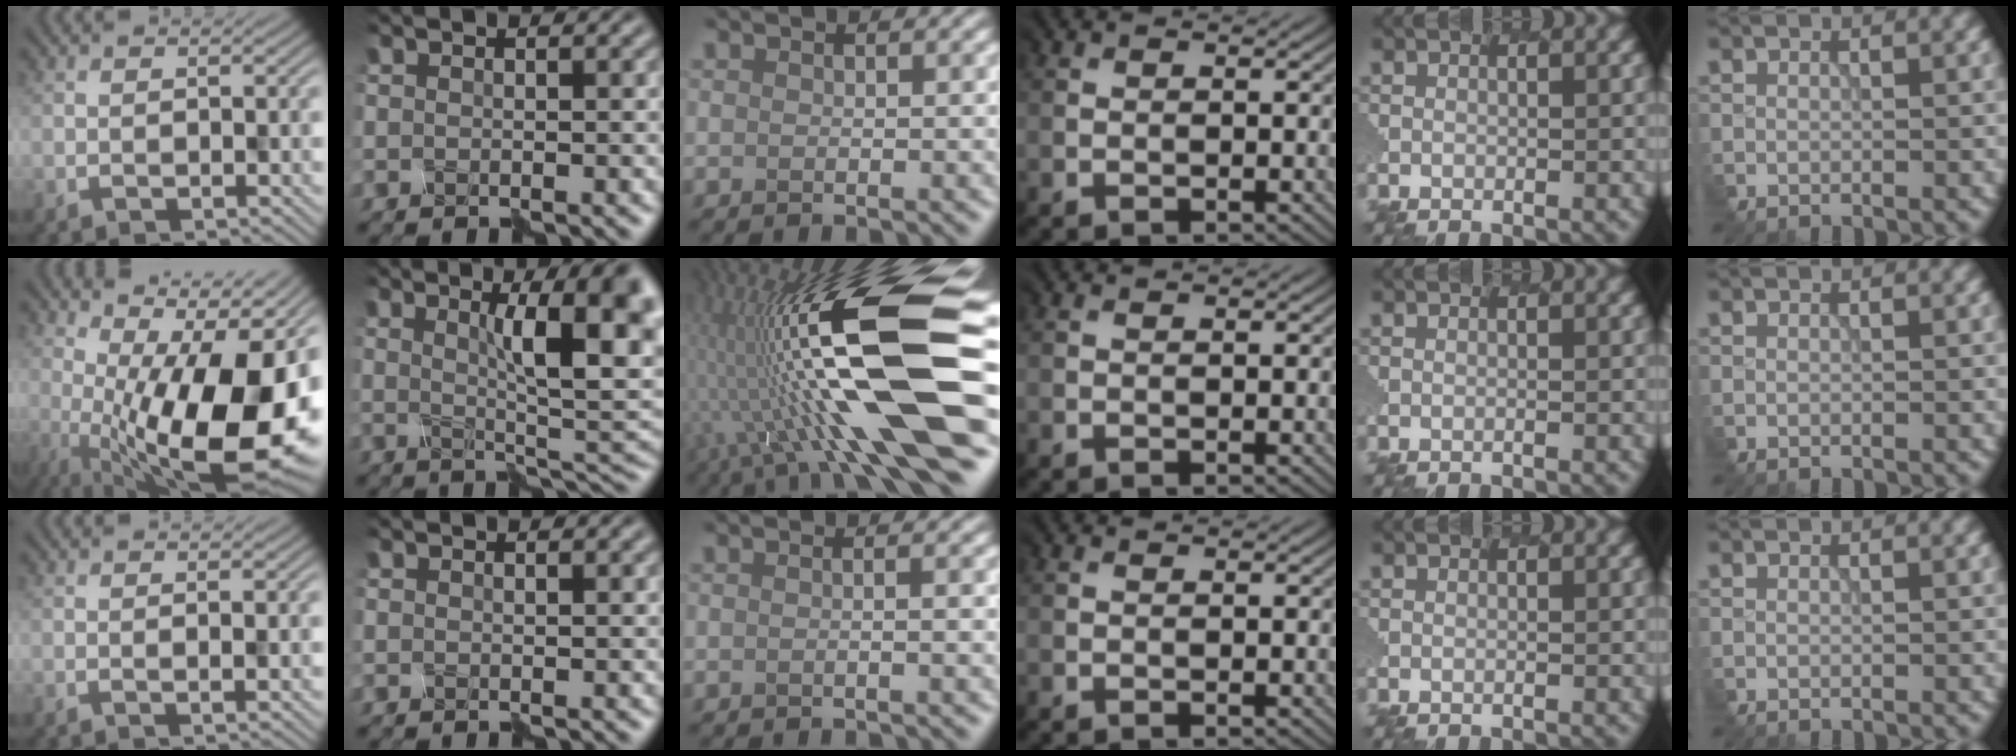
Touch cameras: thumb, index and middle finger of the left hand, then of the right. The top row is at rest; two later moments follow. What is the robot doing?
{"motion": "disassemble", "object": "hinged jar"}